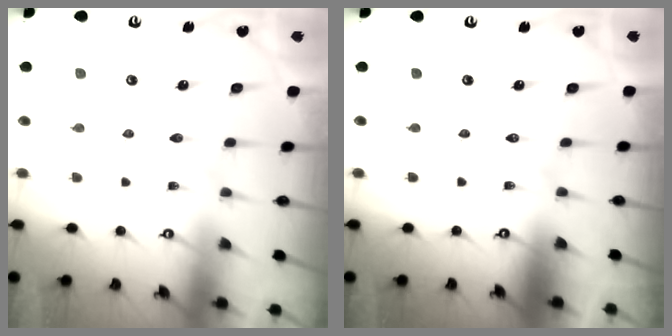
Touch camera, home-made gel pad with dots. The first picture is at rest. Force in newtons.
{"total": 0.0}